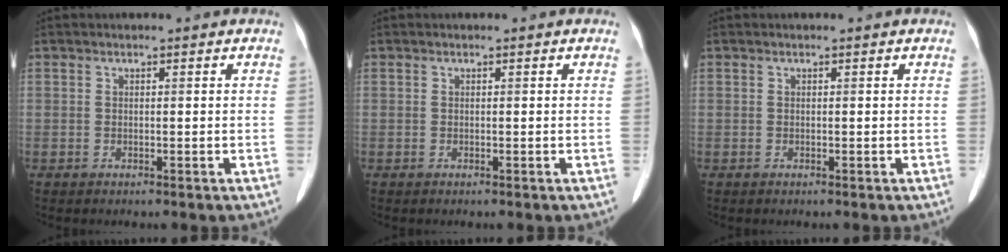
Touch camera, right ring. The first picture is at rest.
{"total": 0.0}
{"total": 0.0}